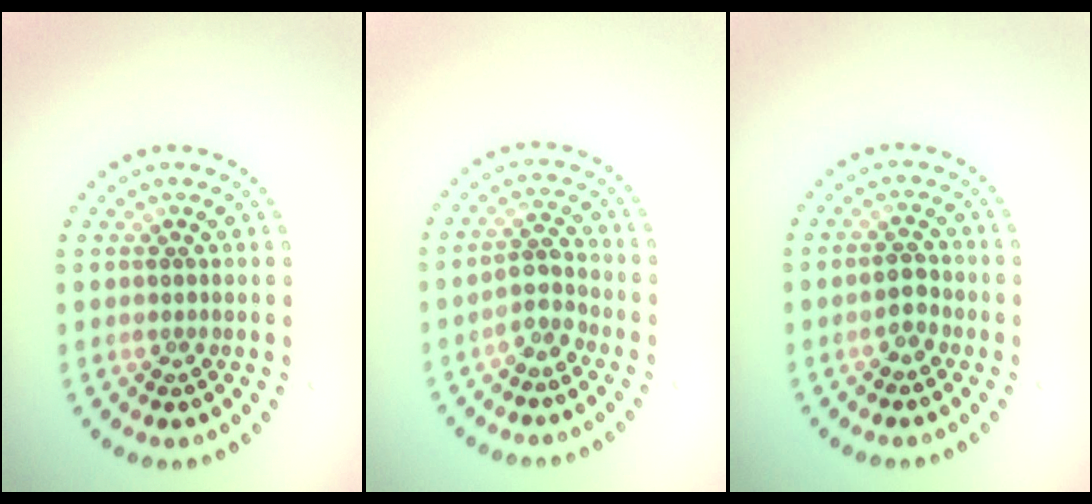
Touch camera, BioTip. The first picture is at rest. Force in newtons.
{"total": 2.3, "press": 1.9, "slide": 1.2}
{"total": 1.8, "press": 1.8, "slide": 0.5}